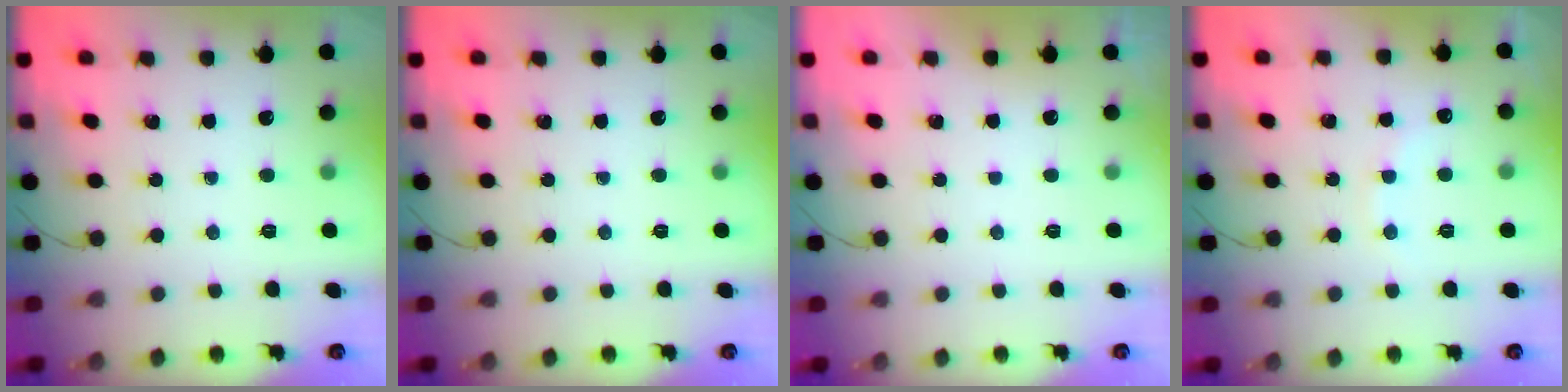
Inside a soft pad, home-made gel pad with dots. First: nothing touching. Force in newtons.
{"total": 0.0}
{"total": 3.0, "press": 3.0, "slide": 0.1}
{"total": 7.3, "press": 7.2, "slide": 1.4}